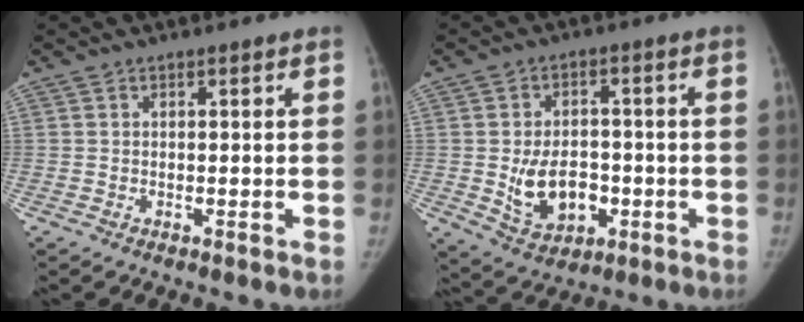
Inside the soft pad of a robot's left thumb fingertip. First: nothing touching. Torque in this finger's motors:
{"motor_torque": [1.12, 1.20, 0.04, 0.02, 0.03]}